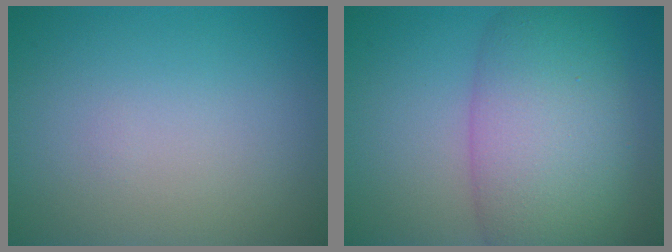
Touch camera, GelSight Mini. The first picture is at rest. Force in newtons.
{"total": 9.4, "press": 9.4, "slide": 0.2}